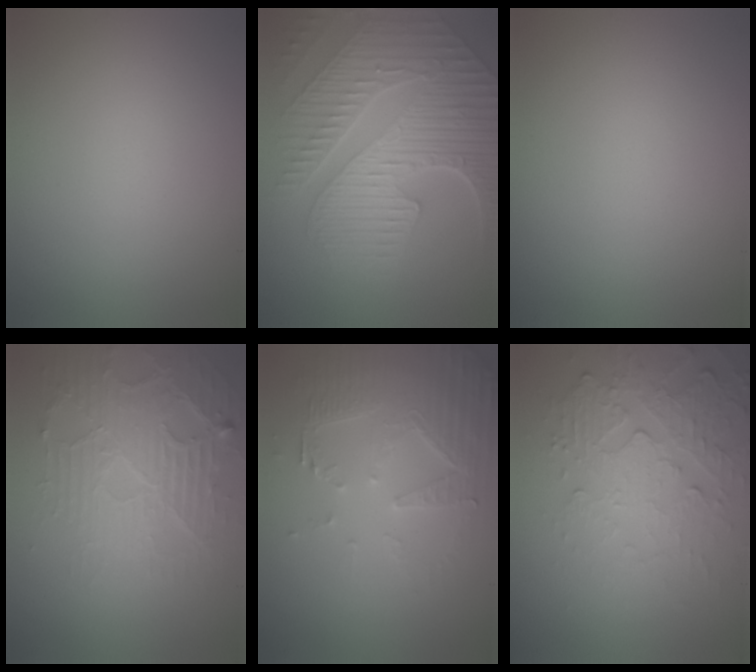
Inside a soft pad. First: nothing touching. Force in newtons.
{"total": 9.8, "press": 6.5, "slide": 7.3}
{"total": 0.0}
{"total": 4.6, "press": 4.0, "slide": 2.2}
{"total": 5.2, "press": 3.7, "slide": 3.6}
{"total": 5.3, "press": 3.7, "slide": 3.9}